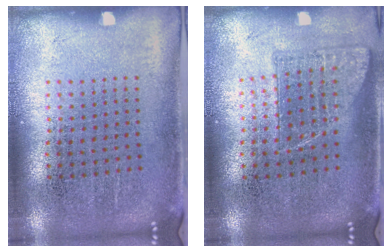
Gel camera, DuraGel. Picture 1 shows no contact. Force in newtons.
{"total": 0.9, "press": 0.8, "slide": 0.3}